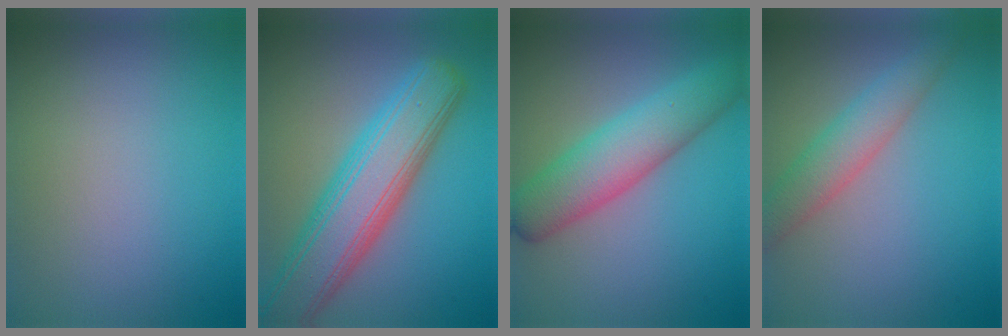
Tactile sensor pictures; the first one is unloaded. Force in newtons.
{"total": 9.0, "press": 9.0, "slide": 0.2}
{"total": 6.4, "press": 6.4, "slide": 0.2}
{"total": 3.7, "press": 3.7, "slide": 0.1}